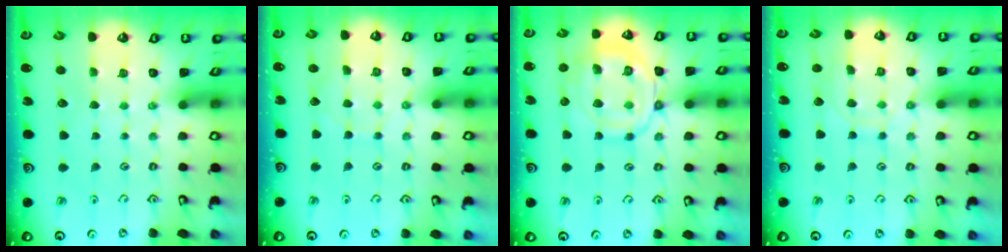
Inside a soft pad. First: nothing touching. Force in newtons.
{"total": 4.1, "press": 4.1, "slide": 0.4}
{"total": 14.7, "press": 14.6, "slide": 1.4}
{"total": 9.0, "press": 9.0, "slide": 0.6}